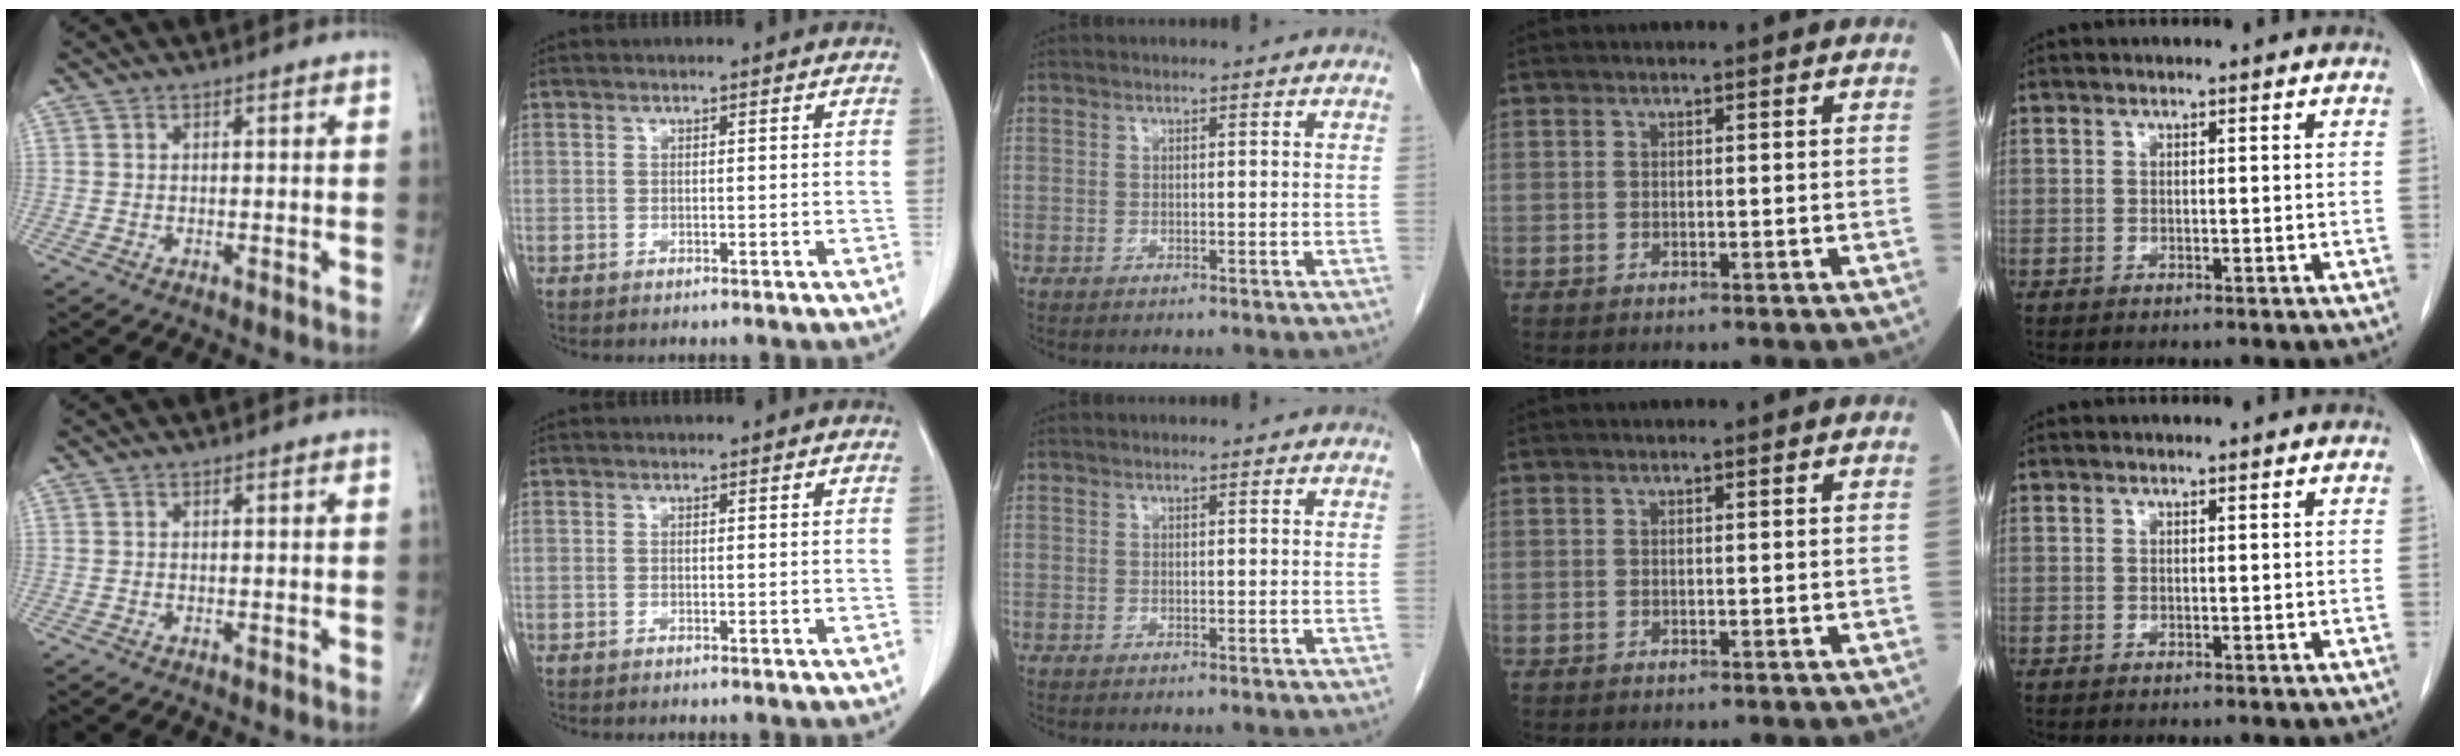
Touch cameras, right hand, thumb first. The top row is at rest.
{}